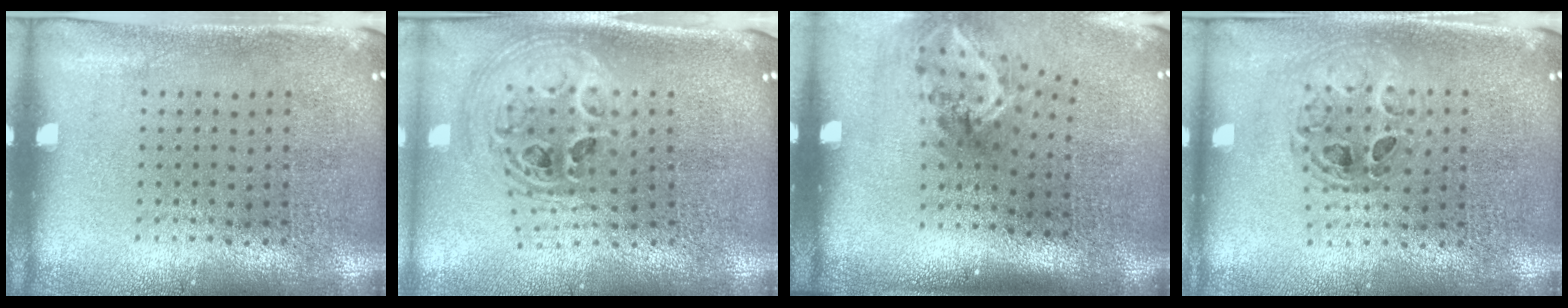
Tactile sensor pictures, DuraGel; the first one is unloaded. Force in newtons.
{"total": 2.5, "press": 1.8, "slide": 1.7}
{"total": 2.1, "press": 1.3, "slide": 1.6}
{"total": 0.8, "press": 0.7, "slide": 0.2}